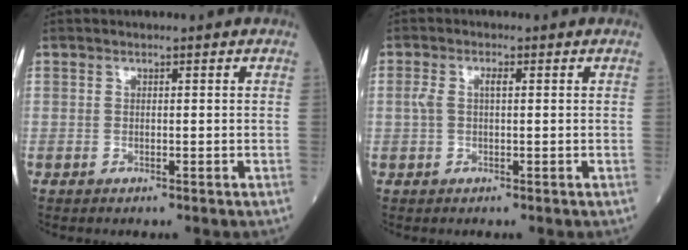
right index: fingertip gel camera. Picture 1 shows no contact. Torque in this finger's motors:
{"motor_torque": [0.52, 0.07, 0.23, 0.06]}